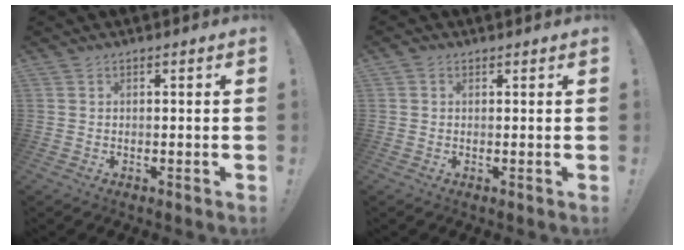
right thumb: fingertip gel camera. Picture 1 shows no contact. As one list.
[{"total": 0.8, "force": [0.4, 0.6, 0.2], "torque": [0.003, -0.001, 0.007]}]